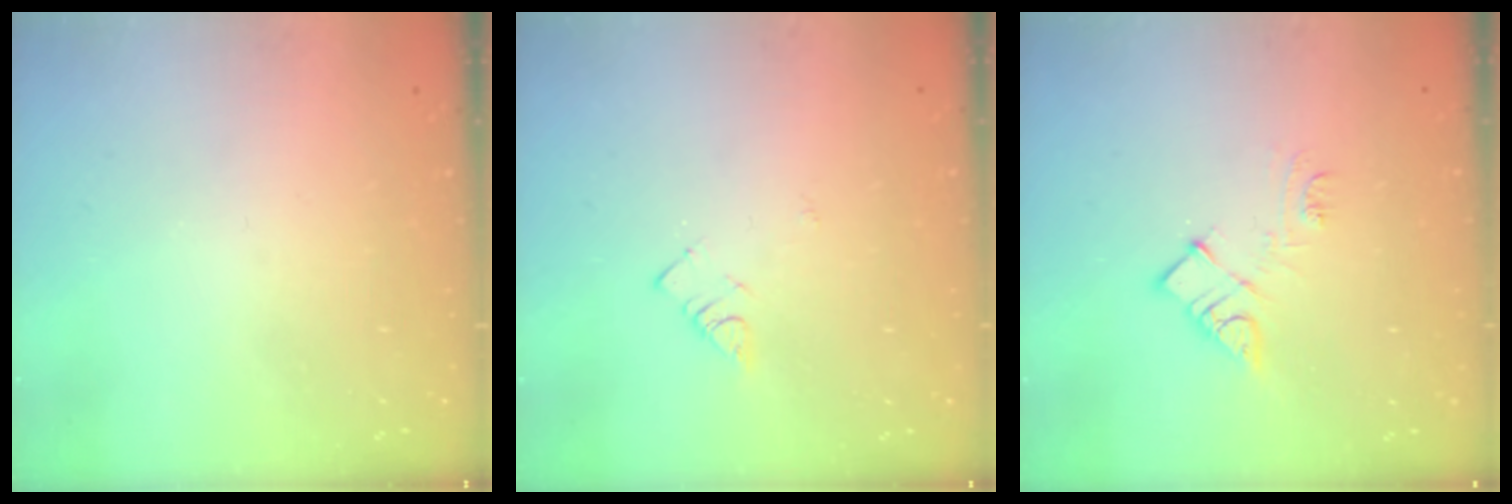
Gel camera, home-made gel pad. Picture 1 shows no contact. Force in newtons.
{"total": 2.8, "press": 2.7, "slide": 0.4}
{"total": 9.3, "press": 9.3, "slide": 0.5}